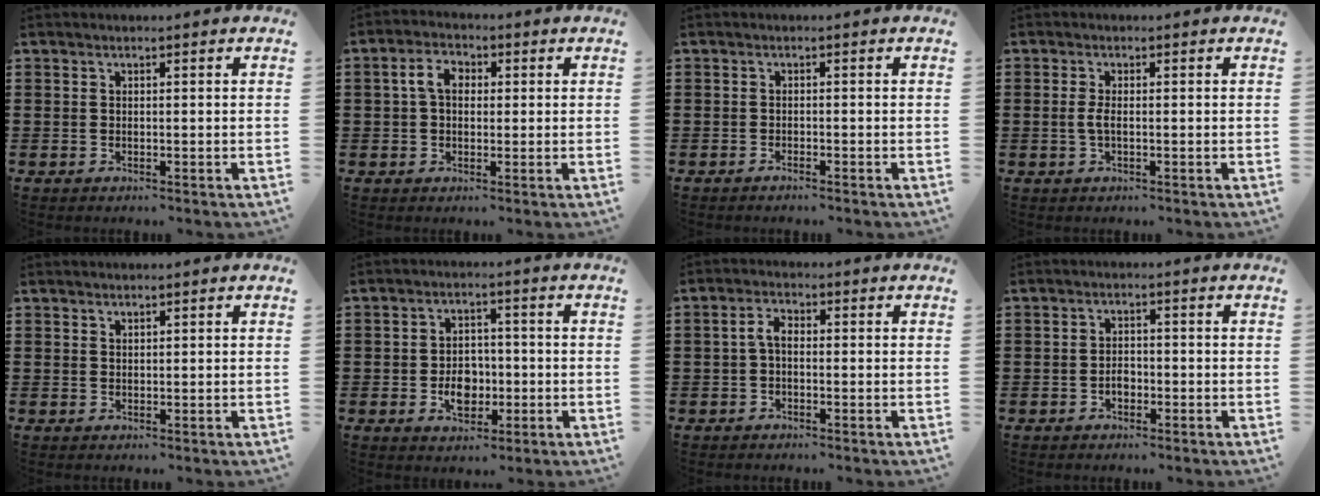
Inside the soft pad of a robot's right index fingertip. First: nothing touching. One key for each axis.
{"total": 4.3, "fx": 0.4, "fy": 2.9, "fz": 3.2, "tx": -0.069, "ty": 0.015, "tz": 0.004}
{"total": 0.8, "fx": -0.8, "fy": -0.1, "fz": 0.0, "tx": -0.002, "ty": -0.001, "tz": -0.016}
{"total": 2.1, "fx": -0.3, "fy": 0.6, "fz": 2.0, "tx": -0.051, "ty": -0.005, "tz": -0.011}
{"total": 0.9, "fx": 0.8, "fy": 0.4, "fz": 0.0, "tx": -0.002, "ty": 0.002, "tz": 0.016}
{"total": 5.2, "fx": -1.2, "fy": 3.8, "fz": 3.4, "tx": -0.050, "ty": 0.003, "tz": -0.024}
{"total": 2.7, "fx": -0.3, "fy": 1.3, "fz": 2.3, "tx": -0.061, "ty": 0.000, "tz": -0.012}
{"total": 2.0, "fx": -0.8, "fy": 1.3, "fz": 1.3, "tx": -0.025, "ty": 0.003, "tz": -0.016}